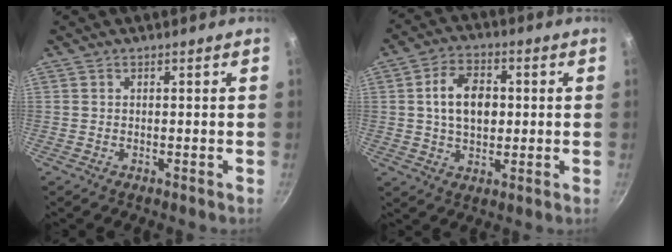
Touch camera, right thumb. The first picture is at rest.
{"total": 9.8, "force": [1.1, 6.5, 7.2], "torque": [-0.107, 0.009, 0.013]}